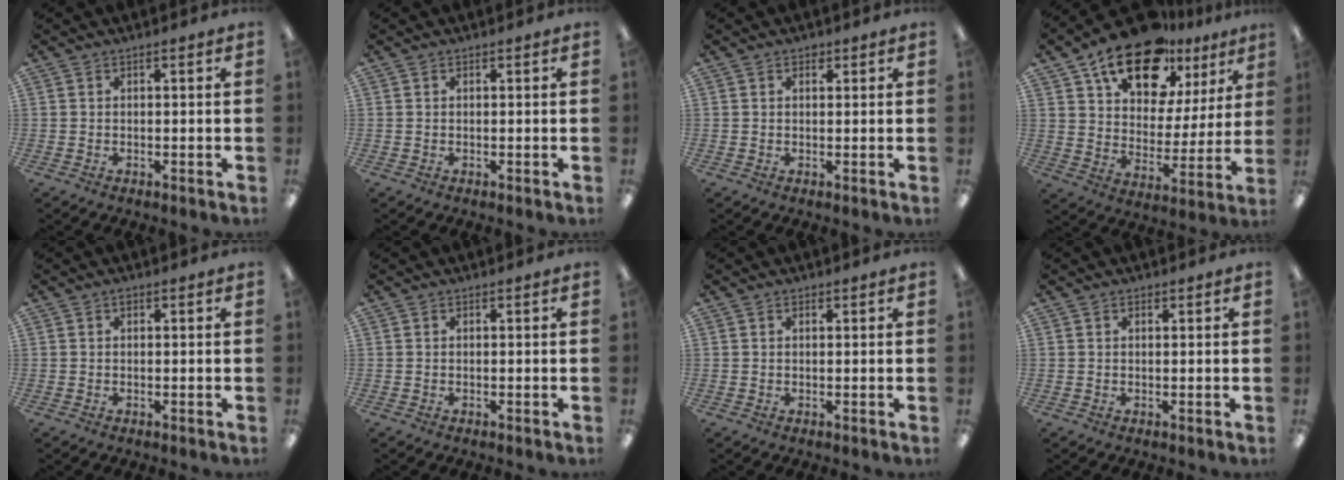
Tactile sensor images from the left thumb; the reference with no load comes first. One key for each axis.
{"total": 0.0}
{"total": 1.3, "fx": 0.8, "fy": 0.9, "fz": 0.7, "tx": -0.006, "ty": -0.001, "tz": 0.012}
{"total": 20.0, "fx": 14.0, "fy": 9.8, "fz": 10.3, "tx": -0.167, "ty": -0.080, "tz": 0.245}
{"total": 0.8, "fx": 0.3, "fy": 0.5, "fz": 0.5, "tx": -0.011, "ty": 0.004, "tz": 0.004}
{"total": 0.0}
{"total": 0.6, "fx": 0.4, "fy": 0.3, "fz": 0.3, "tx": -0.007, "ty": 0.002, "tz": 0.007}
{"total": 0.7, "fx": 0.4, "fy": 0.4, "fz": 0.4, "tx": -0.007, "ty": 0.002, "tz": 0.008}